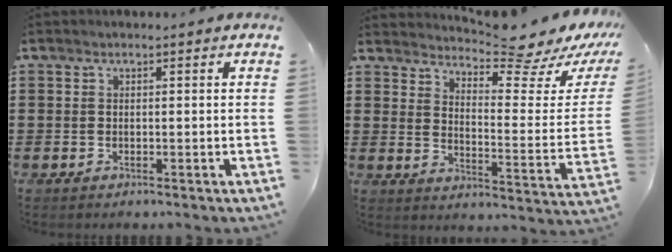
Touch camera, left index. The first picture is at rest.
{"total": 6.6, "force": [6.2, -0.6, 2.3], "torque": [-0.053, -0.061, 0.099]}